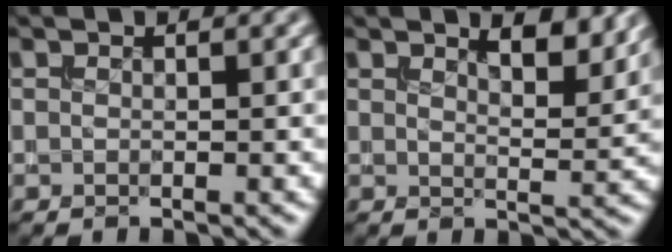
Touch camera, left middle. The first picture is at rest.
{"total": 3.9, "force": [2.8, 1.1, 2.5], "torque": [-0.040, -0.002, 0.039]}